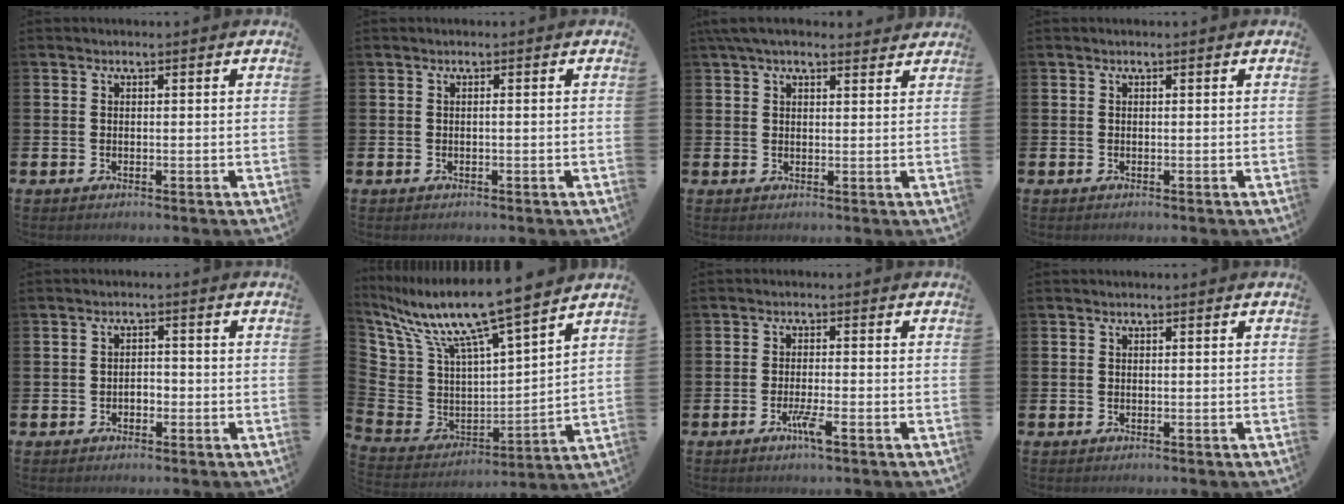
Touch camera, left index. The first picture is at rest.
{"total": 0.0}
{"total": 4.1, "force": [3.5, 1.3, 1.7], "torque": [-0.040, -0.007, 0.066]}
{"total": 0.0}
{"total": 1.3, "force": [-0.7, 1.0, 0.6], "torque": [-0.005, -0.002, -0.018]}
{"total": 11.4, "force": [10.3, 1.6, 4.7], "torque": [-0.142, -0.073, 0.176]}
{"total": 2.6, "force": [-1.5, 0.2, 2.1], "torque": [-0.040, -0.001, -0.026]}
{"total": 0.0}